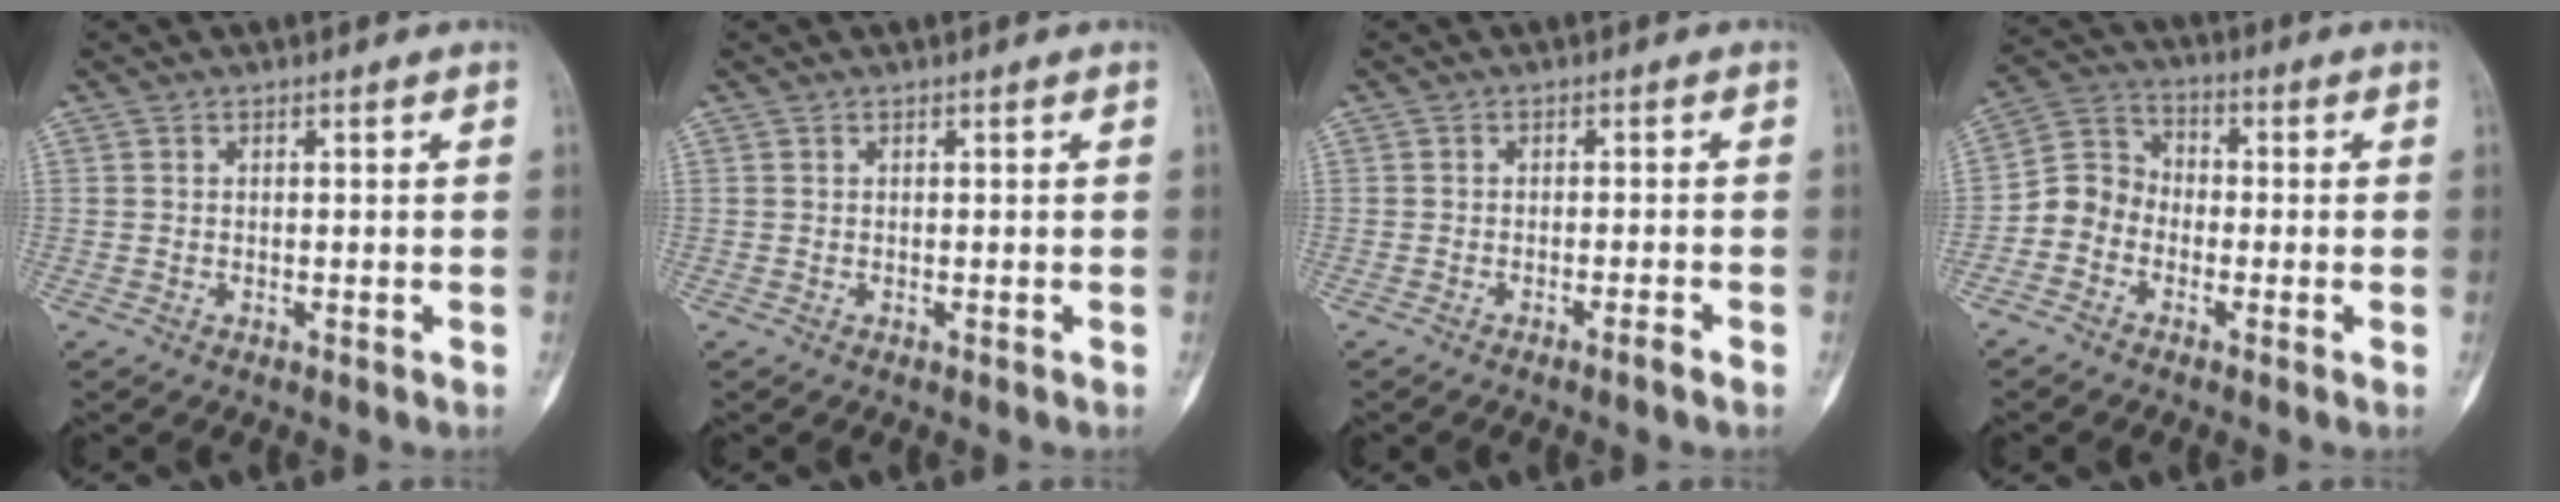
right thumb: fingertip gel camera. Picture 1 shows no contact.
{"total": 0.0}
{"total": 1.9, "force": [-1.3, -0.2, 1.3], "torque": [-0.024, 0.004, -0.027]}
{"total": 6.7, "force": [-2.5, 5.7, 2.4], "torque": [-0.024, 0.036, -0.064]}